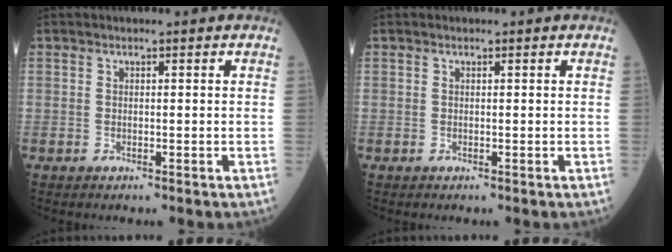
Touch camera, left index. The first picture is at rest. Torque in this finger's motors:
{"motor_torque": [-0.16, 0.14, 0.02, 0.00]}